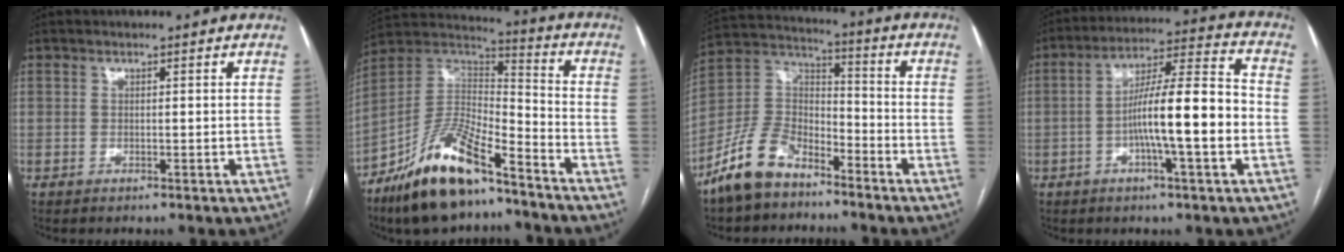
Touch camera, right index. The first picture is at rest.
{"total": 16.8, "force": [-11.6, 4.6, 11.2], "torque": [-0.217, 0.009, -0.211]}
{"total": 11.5, "force": [-8.5, 5.7, 5.2], "torque": [-0.115, 0.025, -0.169]}
{"total": 13.3, "force": [-2.8, 1.0, 13.0], "torque": [-0.218, 0.016, -0.050]}